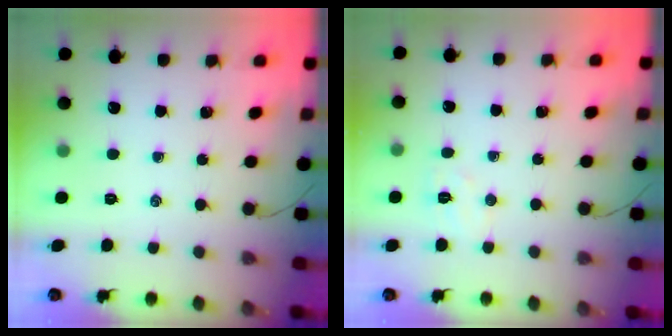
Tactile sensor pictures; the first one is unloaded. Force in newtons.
{"total": 5.6, "press": 5.5, "slide": 1.1}